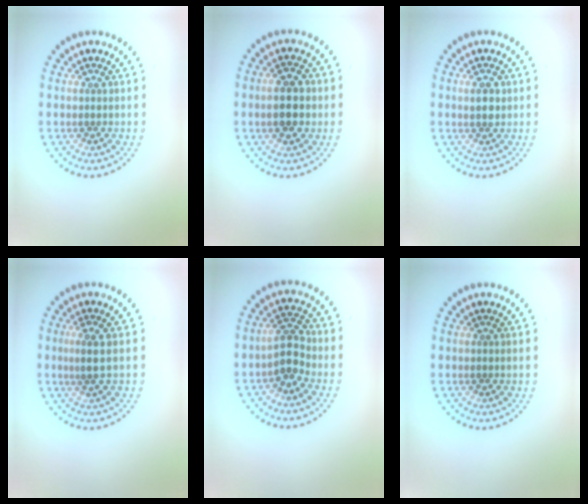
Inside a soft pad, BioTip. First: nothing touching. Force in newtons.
{"total": 4.1, "press": 4.1, "slide": 0.3}
{"total": 1.7, "press": 1.7, "slide": 0.1}
{"total": 1.7, "press": 1.5, "slide": 0.8}
{"total": 2.7, "press": 2.6, "slide": 0.9}
{"total": 0.0}